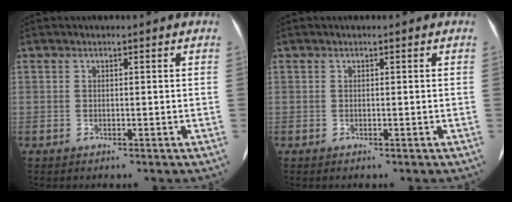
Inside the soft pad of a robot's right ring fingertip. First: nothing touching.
{"total": 0.0}